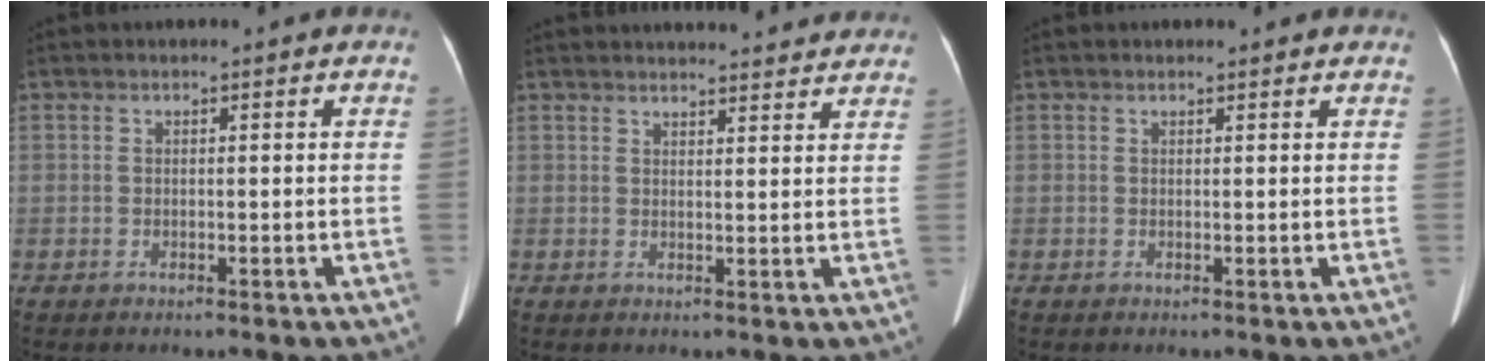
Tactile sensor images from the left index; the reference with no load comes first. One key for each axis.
{"total": 15.9, "fx": 15.1, "fy": 2.7, "fz": 4.1, "tx": -0.037, "ty": 0.010, "tz": 0.178}
{"total": 2.3, "fx": 2.1, "fy": 0.5, "fz": 0.8, "tx": -0.009, "ty": 0.002, "tz": 0.021}